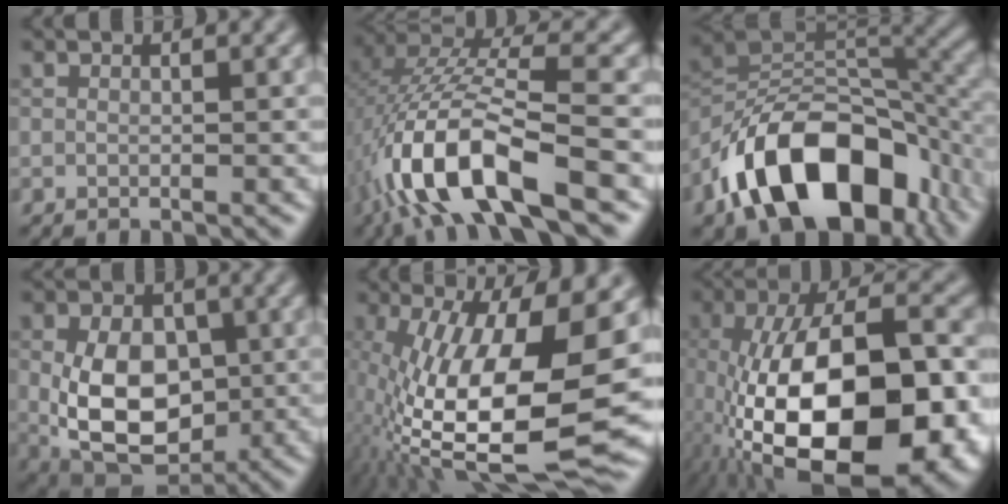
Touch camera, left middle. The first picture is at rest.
{"total": 11.5, "force": [-5.3, 3.2, 9.7], "torque": [-0.202, 0.016, -0.096]}
{"total": 14.2, "force": [-7.2, 8.2, 9.1], "torque": [-0.139, 0.001, -0.131]}
{"total": 9.6, "force": [-0.5, 6.7, 6.9], "torque": [-0.129, -0.017, -0.002]}
{"total": 16.5, "force": [-2.6, 5.6, 15.3], "torque": [-0.279, -0.008, -0.044]}
{"total": 18.1, "force": [-5.8, 8.3, 15.0], "torque": [-0.252, -0.006, -0.093]}